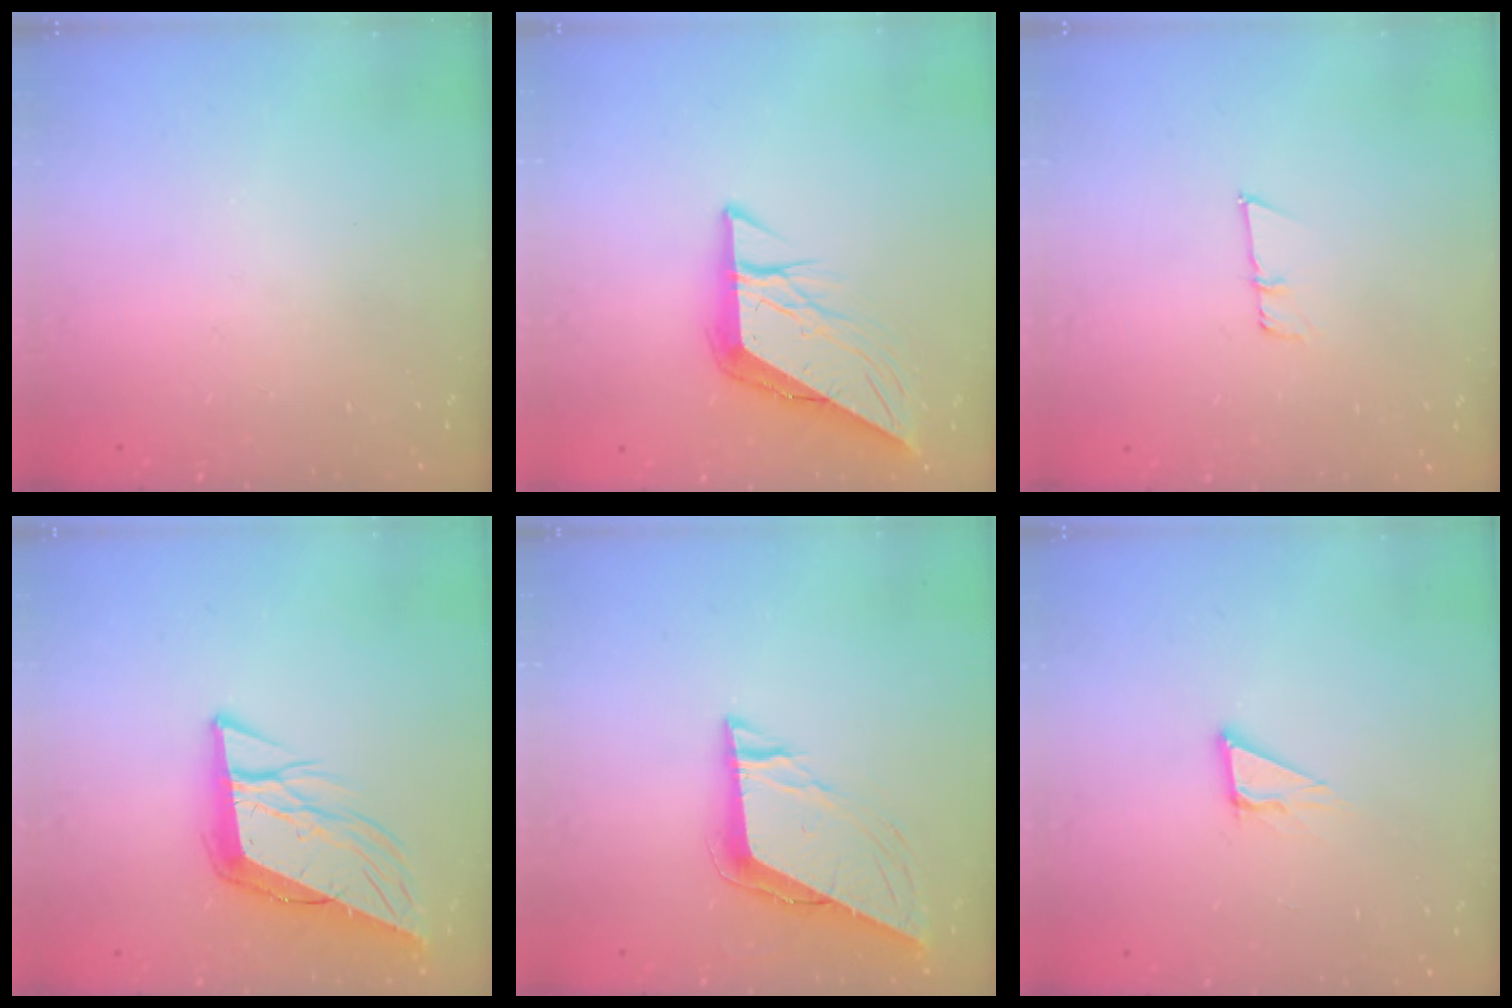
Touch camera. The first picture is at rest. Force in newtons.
{"total": 8.9, "press": 8.9, "slide": 0.9}
{"total": 5.4, "press": 5.2, "slide": 1.3}
{"total": 11.8, "press": 11.2, "slide": 3.6}
{"total": 8.4, "press": 8.4, "slide": 0.8}
{"total": 5.1, "press": 5.1, "slide": 0.5}